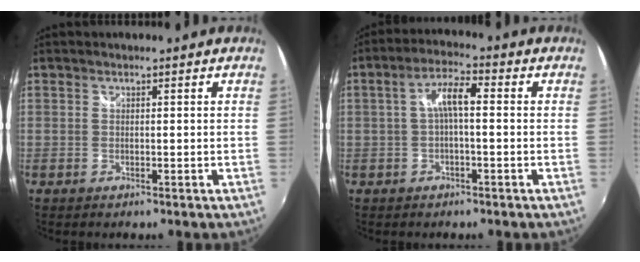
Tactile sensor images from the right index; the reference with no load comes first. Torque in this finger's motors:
{"motor_torque": [0.45, -0.16, 0.42, 0.11]}